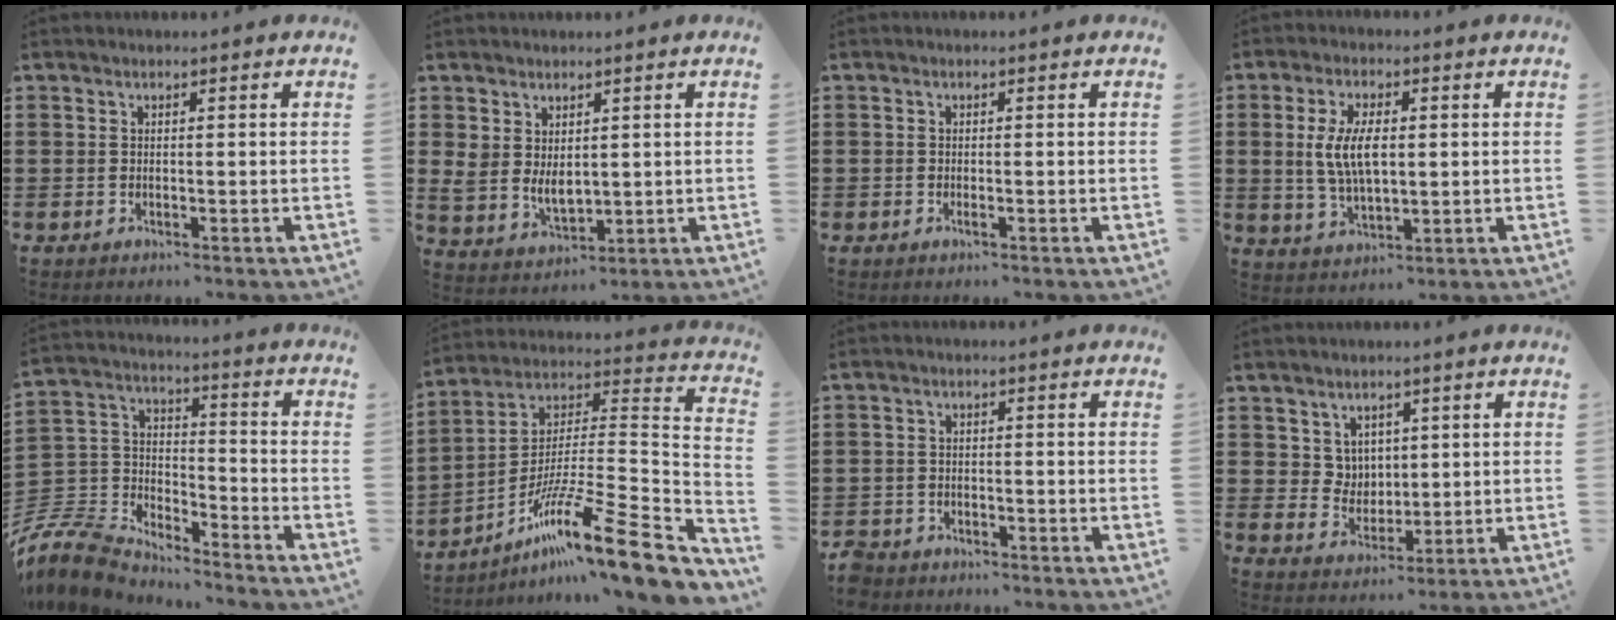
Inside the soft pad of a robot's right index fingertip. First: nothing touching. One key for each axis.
{"total": 4.1, "fx": 1.6, "fy": 2.8, "fz": 2.6, "tx": -0.057, "ty": 0.003, "tz": 0.032}
{"total": 0.6, "fx": -0.4, "fy": 0.2, "fz": 0.3, "tx": -0.009, "ty": -0.003, "tz": -0.007}
{"total": 7.4, "fx": 0.5, "fy": 3.4, "fz": 6.6, "tx": -0.141, "ty": 0.006, "tz": 0.005}
{"total": 8.1, "fx": -7.6, "fy": 2.7, "fz": 1.4, "tx": -0.077, "ty": -0.008, "tz": -0.162}
{"total": 16.3, "fx": -9.8, "fy": 1.7, "fz": 12.9, "tx": -0.201, "ty": 0.003, "tz": -0.174}
{"total": 2.5, "fx": -2.3, "fy": 0.9, "fz": 0.1, "tx": -0.016, "ty": 0.000, "tz": -0.052}
{"total": 4.3, "fx": 2.4, "fy": 3.5, "fz": 0.7, "tx": -0.032, "ty": 0.006, "tz": 0.045}